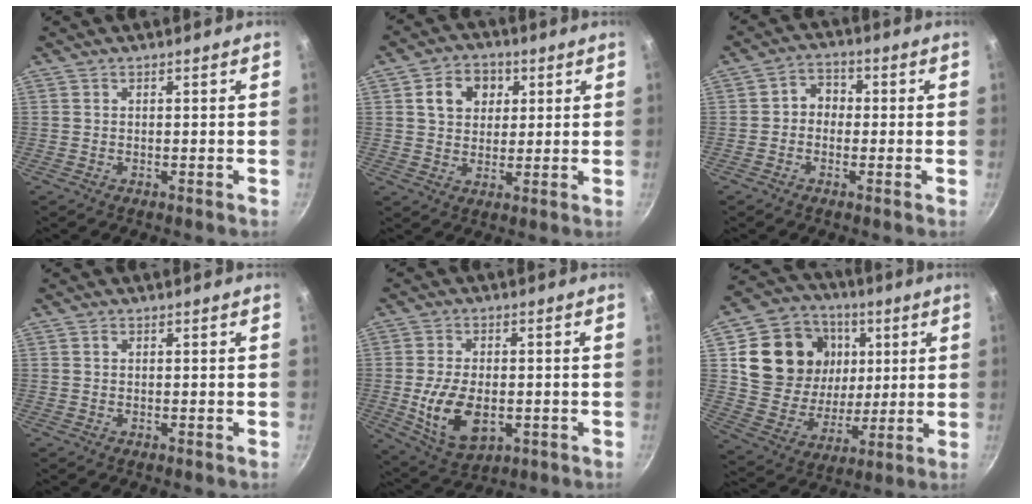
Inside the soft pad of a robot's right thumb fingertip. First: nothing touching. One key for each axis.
{"total": 8.3, "fx": 2.7, "fy": 6.6, "fz": 4.1, "tx": -0.037, "ty": 0.005, "tz": 0.036}
{"total": 4.6, "fx": -0.4, "fy": 3.9, "fz": 2.4, "tx": -0.013, "ty": 0.017, "tz": -0.018}
{"total": 0.6, "fx": 0.2, "fy": 0.5, "fz": 0.3, "tx": -0.005, "ty": 0.005, "tz": 0.004}
{"total": 12.0, "fx": -2.0, "fy": 7.2, "fz": 9.4, "tx": -0.165, "ty": -0.003, "tz": -0.024}
{"total": 20.5, "fx": 5.6, "fy": 16.9, "fz": 10.1, "tx": -0.161, "ty": -0.008, "tz": 0.105}